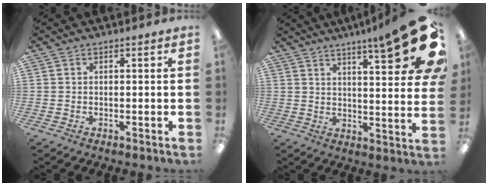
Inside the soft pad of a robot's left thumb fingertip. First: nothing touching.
{"total": 18.3, "force": [10.2, 3.3, 14.8], "torque": [-0.202, -0.071, 0.154]}